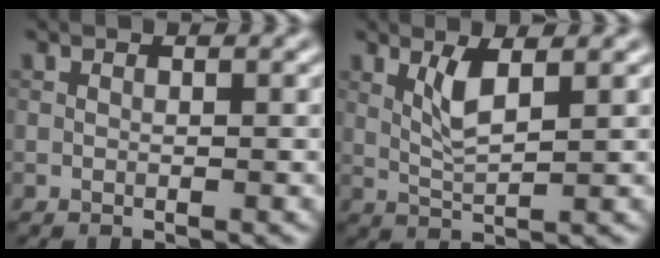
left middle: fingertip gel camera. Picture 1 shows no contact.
{"total": 2.6, "force": [1.1, 0.5, 2.3], "torque": [-0.049, -0.003, 0.024]}